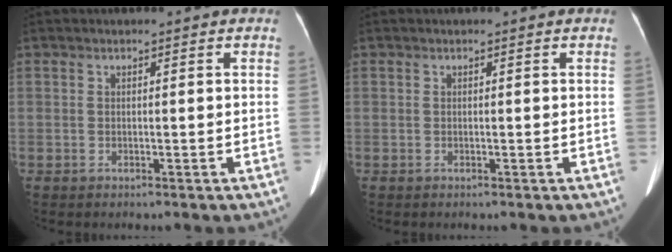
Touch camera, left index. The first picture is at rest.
{"total": 0.0}